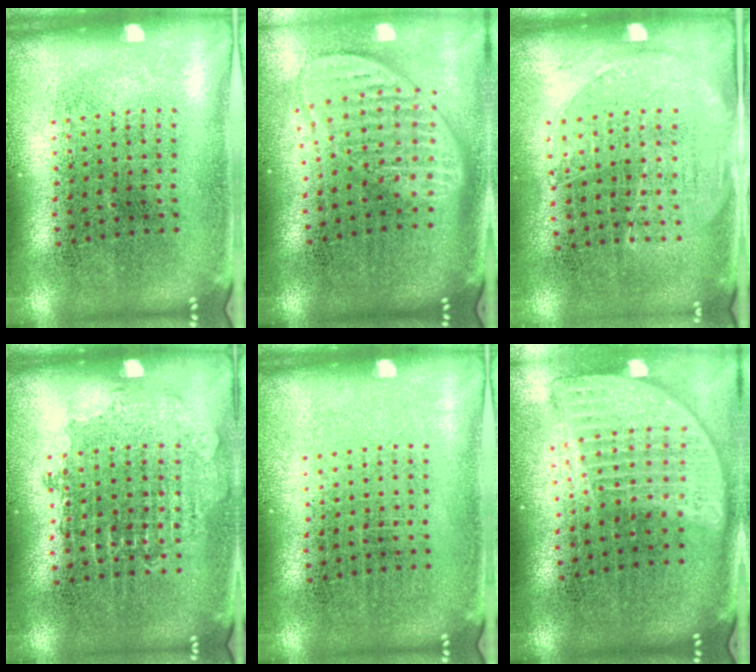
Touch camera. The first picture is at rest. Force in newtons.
{"total": 2.0, "press": 1.5, "slide": 1.2}
{"total": 1.4, "press": 1.2, "slide": 0.7}
{"total": 0.7, "press": 0.7, "slide": 0.2}
{"total": 0.0}
{"total": 1.9, "press": 1.6, "slide": 1.2}